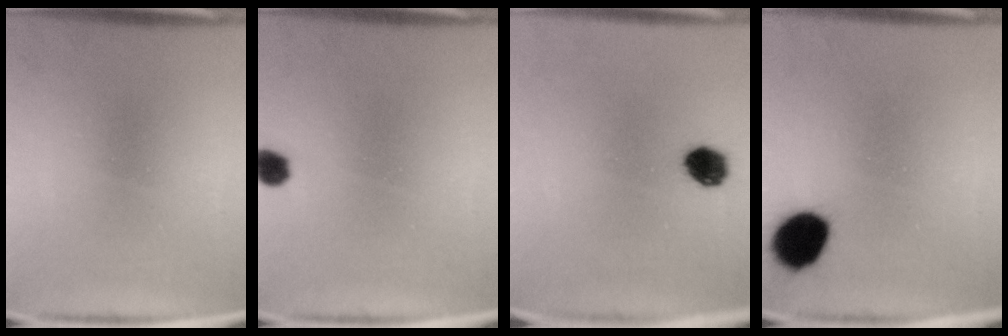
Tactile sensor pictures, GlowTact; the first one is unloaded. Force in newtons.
{"total": 2.6}
{"total": 5.3}
{"total": 11.1}